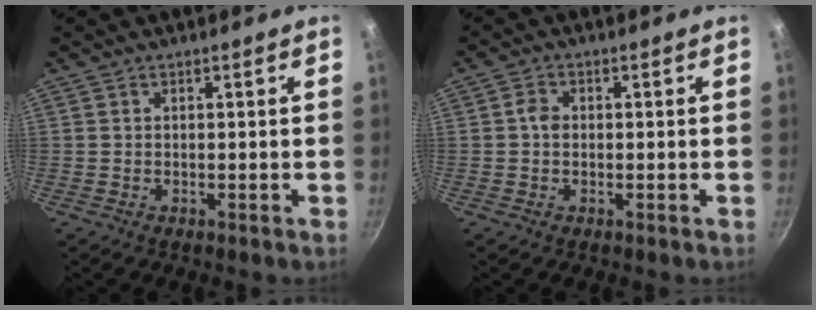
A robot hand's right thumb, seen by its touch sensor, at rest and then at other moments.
{"total": 2.2, "force": [0.0, 1.8, 1.3], "torque": [-0.020, 0.008, -0.003]}